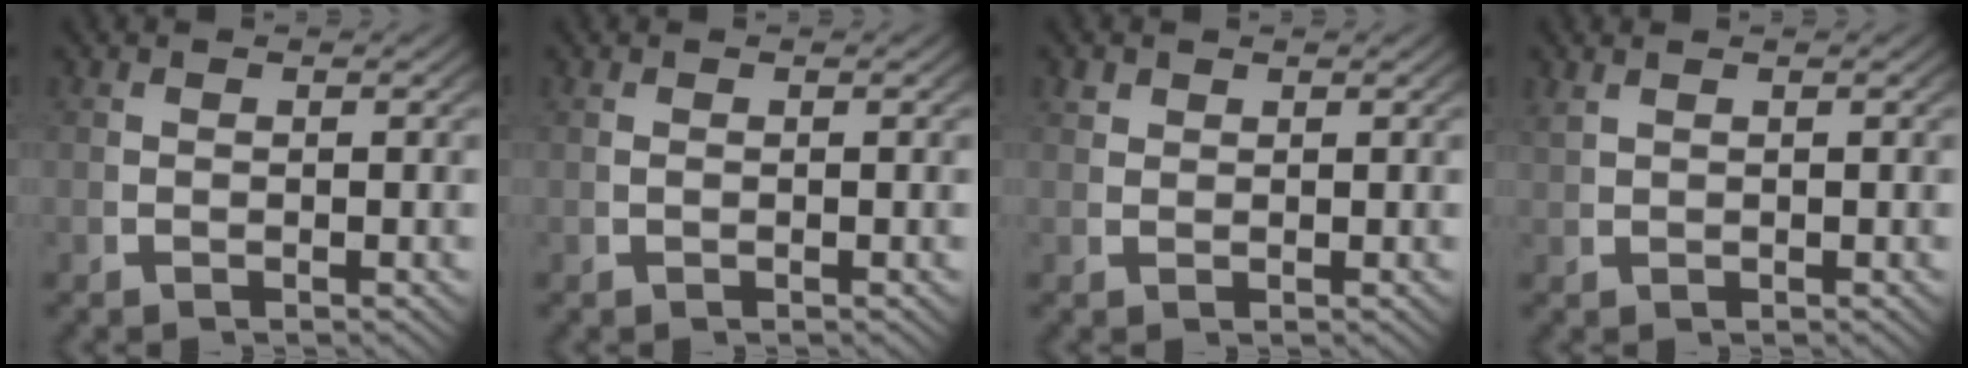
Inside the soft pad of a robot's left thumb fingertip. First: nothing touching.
{"total": 0.0}
{"total": 1.1, "force": [1.0, 0.5, 0.3], "torque": [-0.006, -0.003, 0.026]}
{"total": 1.0, "force": [1.0, -0.2, 0.3], "torque": [-0.010, 0.002, 0.027]}